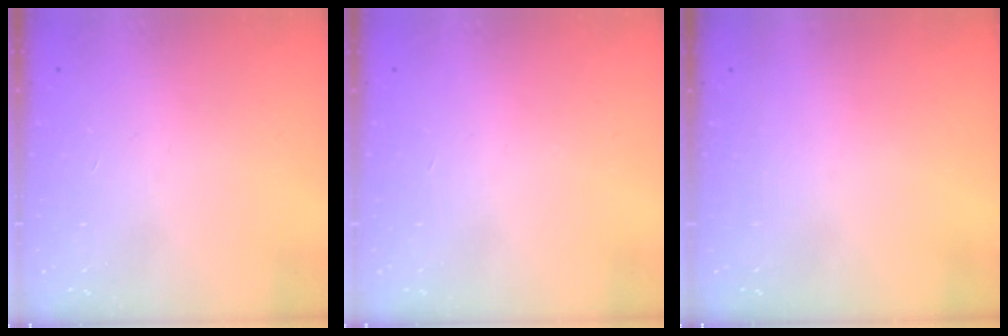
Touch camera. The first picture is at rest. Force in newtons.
{"total": 0.0}
{"total": 0.0}